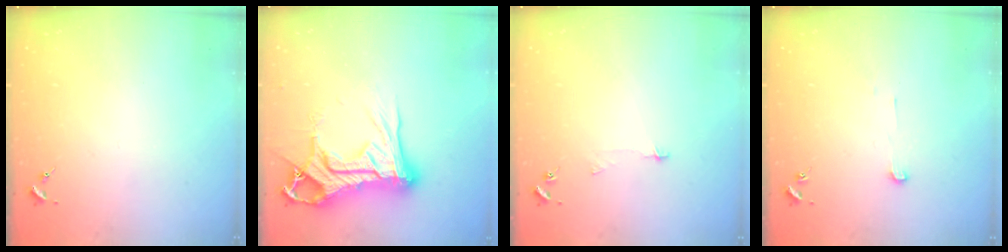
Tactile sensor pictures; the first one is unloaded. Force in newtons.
{"total": 23.0, "press": 22.8, "slide": 2.5}
{"total": 3.3, "press": 3.3, "slide": 0.2}
{"total": 3.3, "press": 3.3, "slide": 0.3}